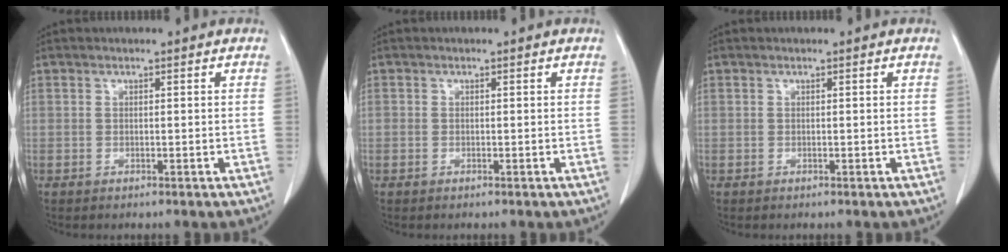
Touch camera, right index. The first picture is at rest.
{"total": 0.0}
{"total": 0.0}